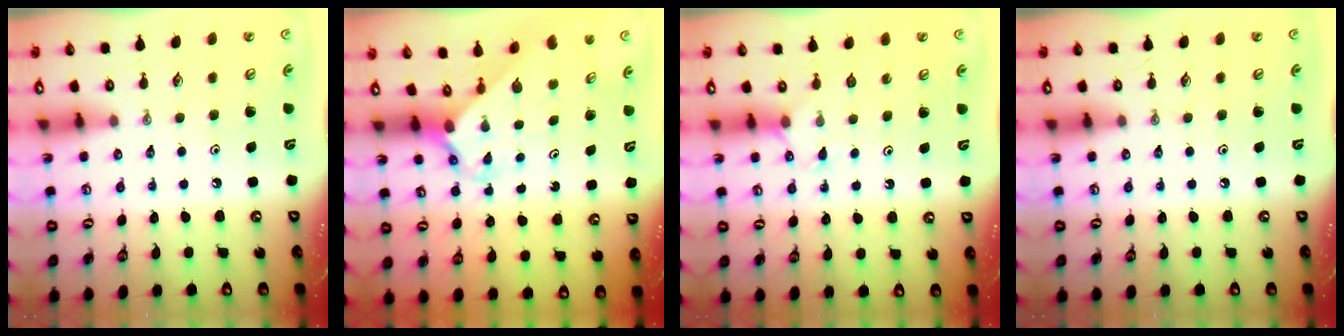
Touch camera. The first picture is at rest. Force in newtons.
{"total": 2.4, "press": 2.4, "slide": 0.2}
{"total": 4.1, "press": 4.0, "slide": 0.5}
{"total": 0.0}